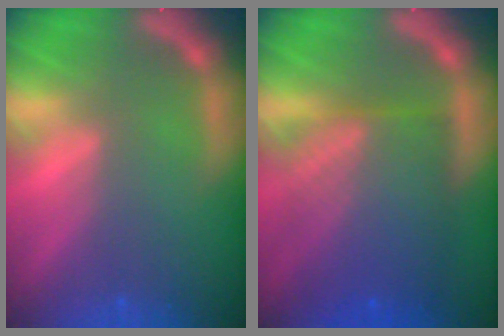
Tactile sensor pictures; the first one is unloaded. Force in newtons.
{"total": 10.1}